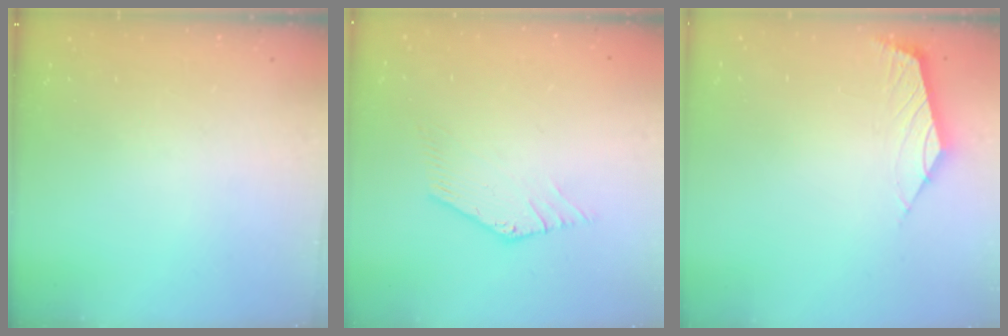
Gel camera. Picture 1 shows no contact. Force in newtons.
{"total": 0.0}
{"total": 2.4, "press": 2.3, "slide": 0.4}